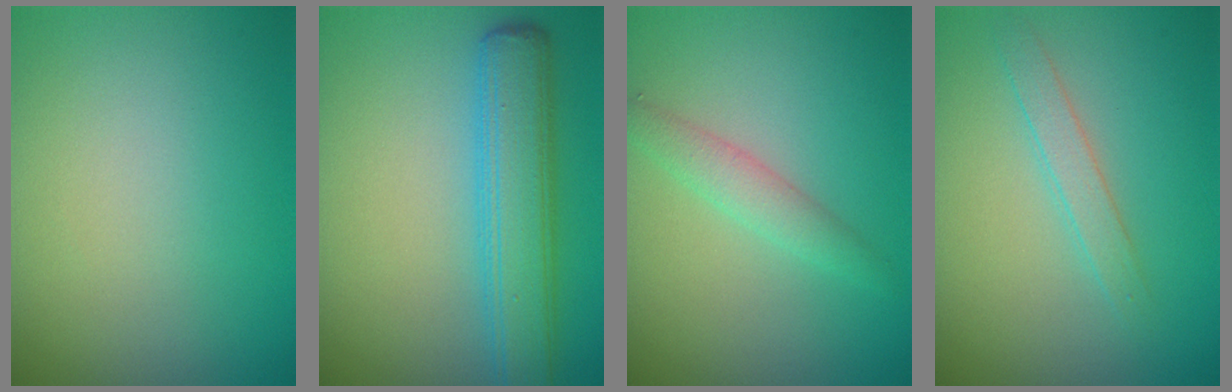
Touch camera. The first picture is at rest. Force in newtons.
{"total": 5.5, "press": 5.5, "slide": 0.1}
{"total": 2.0, "press": 2.0, "slide": 0.1}
{"total": 1.7, "press": 1.7, "slide": 0.1}